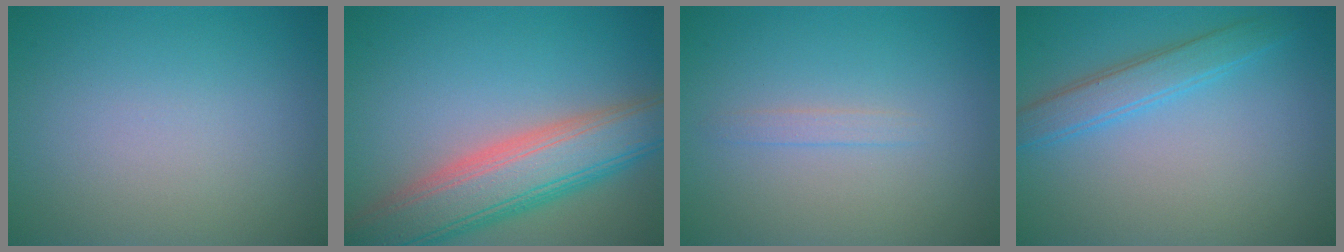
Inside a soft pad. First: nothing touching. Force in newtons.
{"total": 8.5, "press": 8.5, "slide": 0.5}
{"total": 0.9, "press": 0.9, "slide": 0.0}
{"total": 2.9, "press": 2.9, "slide": 0.0}